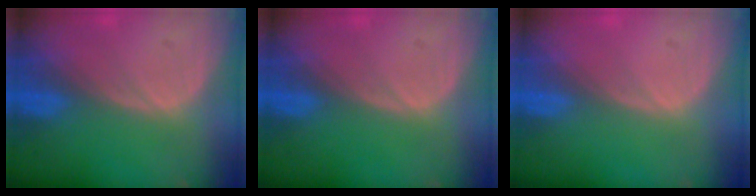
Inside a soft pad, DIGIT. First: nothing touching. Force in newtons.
{"total": 0.0}
{"total": 0.0}